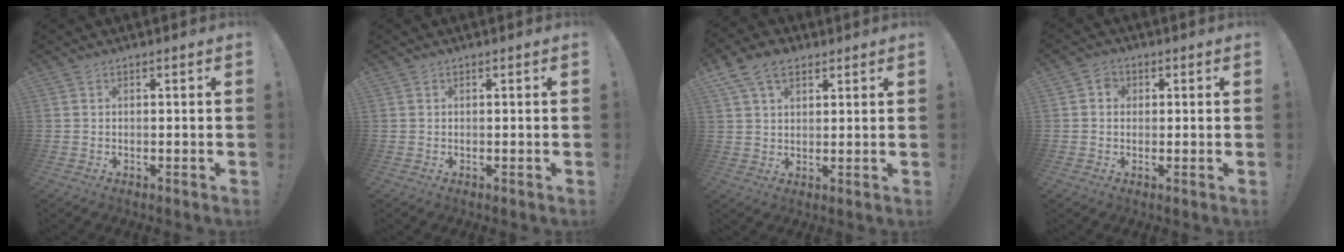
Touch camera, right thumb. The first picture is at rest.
{"total": 0.0}
{"total": 8.8, "force": [4.8, 5.6, 4.8], "torque": [-0.084, -0.005, 0.093]}
{"total": 3.2, "force": [0.2, 2.9, 1.5], "torque": [-0.021, 0.004, 0.003]}